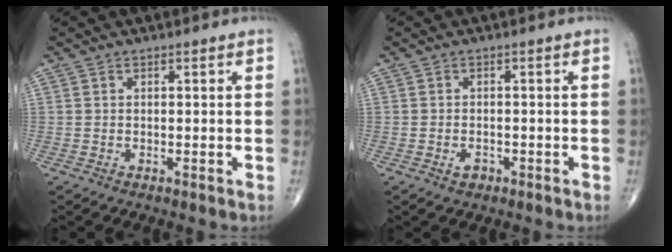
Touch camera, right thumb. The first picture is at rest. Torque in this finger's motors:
{"motor_torque": [-0.06, 0.00, 0.13, 0.14, 0.03]}